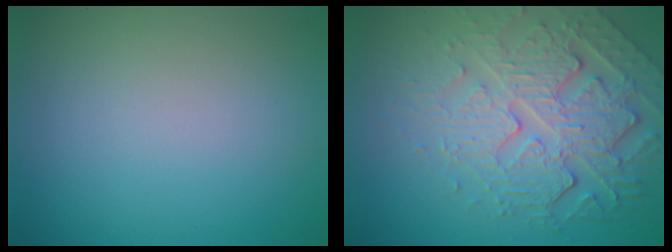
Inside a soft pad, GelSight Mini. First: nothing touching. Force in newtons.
{"total": 6.9, "press": 5.1, "slide": 4.7}